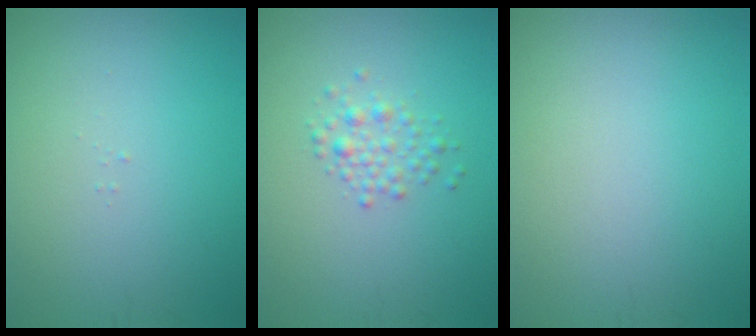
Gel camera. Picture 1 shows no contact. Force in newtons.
{"total": 1.7, "press": 1.7, "slide": 0.0}
{"total": 0.0}